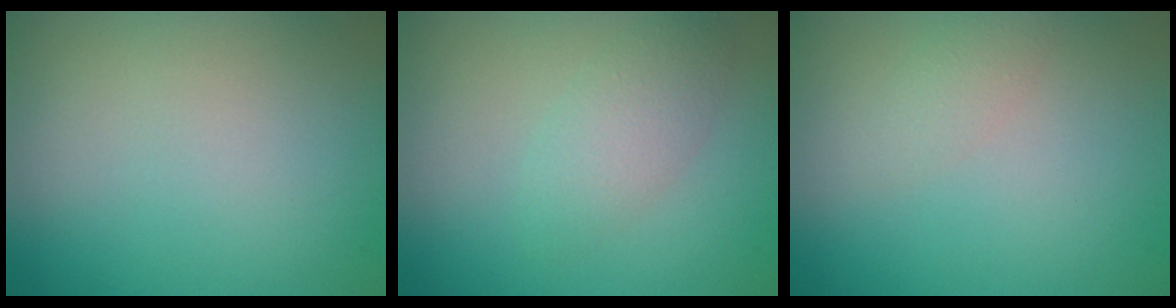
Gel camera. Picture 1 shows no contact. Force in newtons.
{"total": 2.3, "press": 2.3, "slide": 0.1}
{"total": 1.1, "press": 1.1, "slide": 0.1}